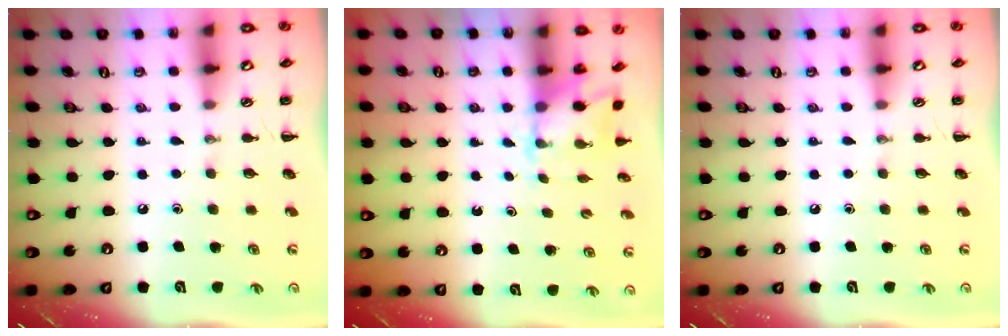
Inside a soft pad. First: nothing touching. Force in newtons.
{"total": 2.2, "press": 2.1, "slide": 0.6}
{"total": 0.0}